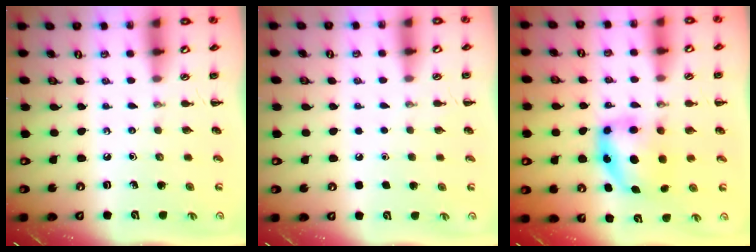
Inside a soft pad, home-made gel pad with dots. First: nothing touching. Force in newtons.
{"total": 1.7, "press": 1.6, "slide": 0.1}
{"total": 7.5, "press": 7.4, "slide": 1.3}